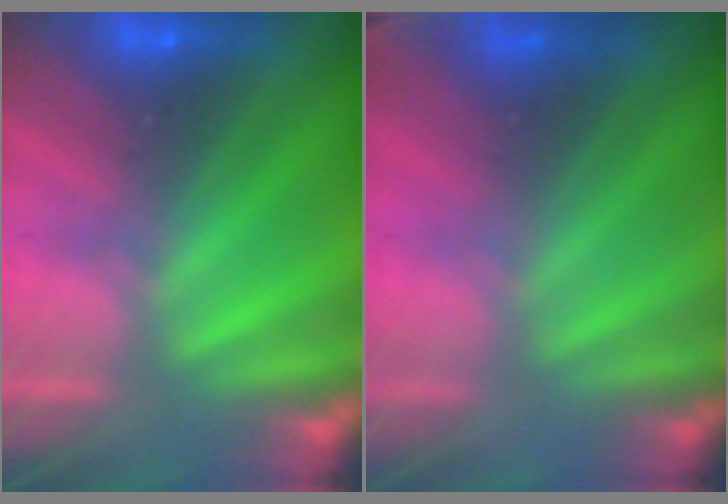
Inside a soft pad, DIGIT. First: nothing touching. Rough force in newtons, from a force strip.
{"total": 2.8}